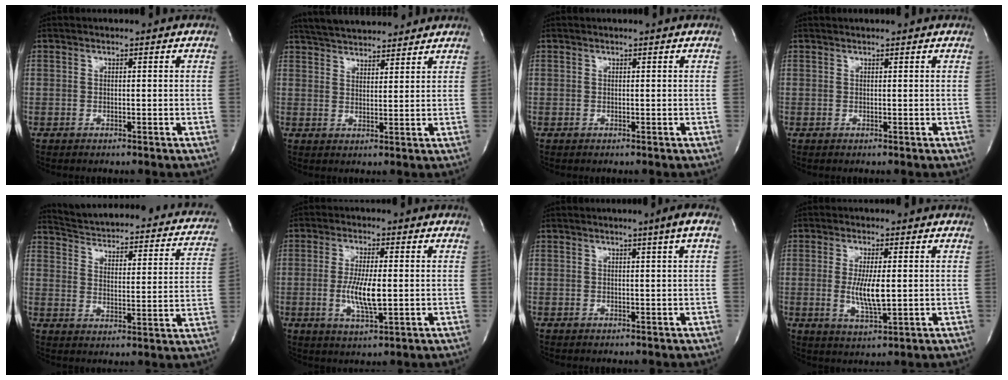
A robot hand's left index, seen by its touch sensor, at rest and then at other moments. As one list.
[{"total": 11.3, "force": [10.3, 2.4, 3.7], "torque": [-0.057, 0.022, 0.158]}, {"total": 0.0}, {"total": 1.9, "force": [1.8, 0.0, 0.4], "torque": [-0.006, 0.016, 0.023]}, {"total": 25.1, "force": [22.7, 6.0, 9.1], "torque": [-0.131, -0.046, 0.270]}, {"total": 6.6, "force": [-0.8, 1.2, 6.4], "torque": [-0.127, -0.015, -0.014]}, {"total": 1.7, "force": [0.7, -0.6, 1.4], "torque": [-0.023, -0.004, 0.013]}, {"total": 5.8, "force": [-0.1, 1.1, 5.7], "torque": [-0.112, -0.015, -0.001]}]